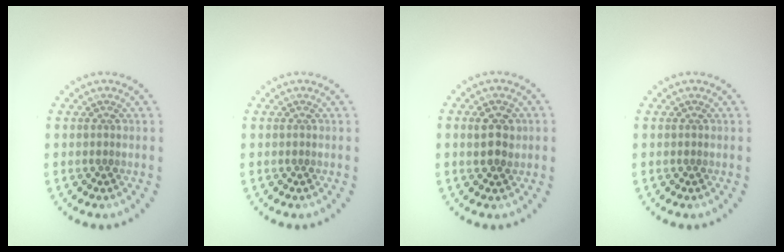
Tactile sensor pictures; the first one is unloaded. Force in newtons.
{"total": 0.0}
{"total": 2.4, "press": 2.4, "slide": 0.5}
{"total": 0.0}